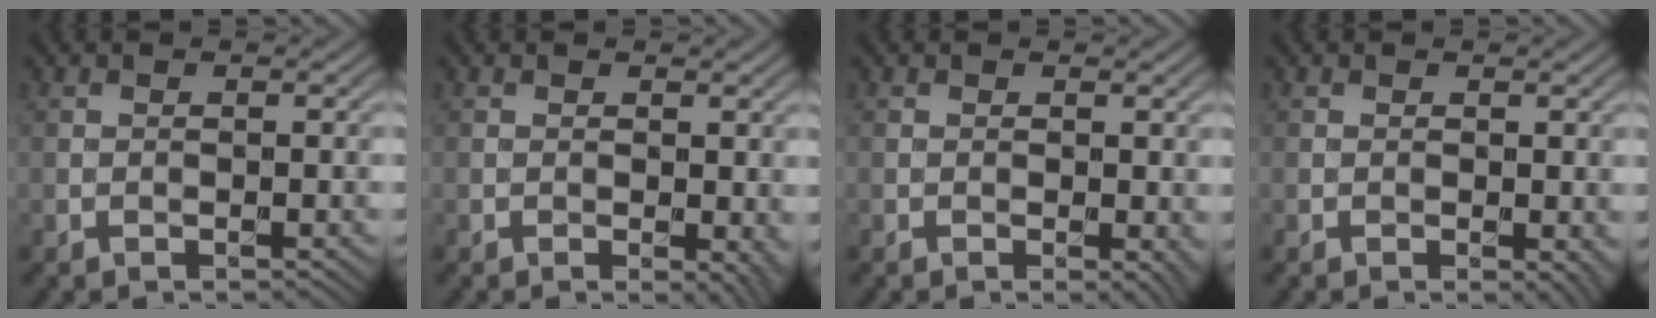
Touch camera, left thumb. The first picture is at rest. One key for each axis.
{"total": 2.6, "fx": -0.1, "fy": 1.4, "fz": 2.2, "tx": -0.022, "ty": -0.006, "tz": 0.001}
{"total": 1.7, "fx": 0.0, "fy": 0.9, "fz": 1.4, "tx": -0.014, "ty": -0.008, "tz": 0.002}
{"total": 1.8, "fx": -0.2, "fy": 1.0, "fz": 1.5, "tx": -0.016, "ty": -0.008, "tz": 0.000}